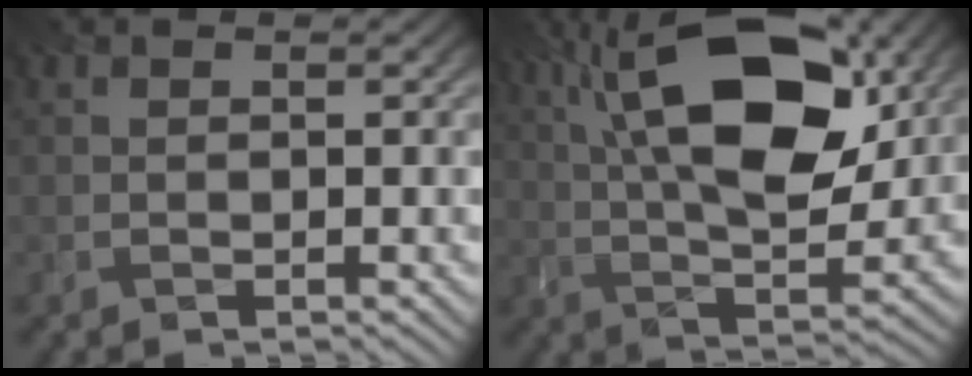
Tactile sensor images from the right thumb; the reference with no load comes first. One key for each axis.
{"total": 17.0, "fx": 5.8, "fy": 7.6, "fz": 14.1, "tx": -0.241, "ty": 0.033, "tz": 0.071}